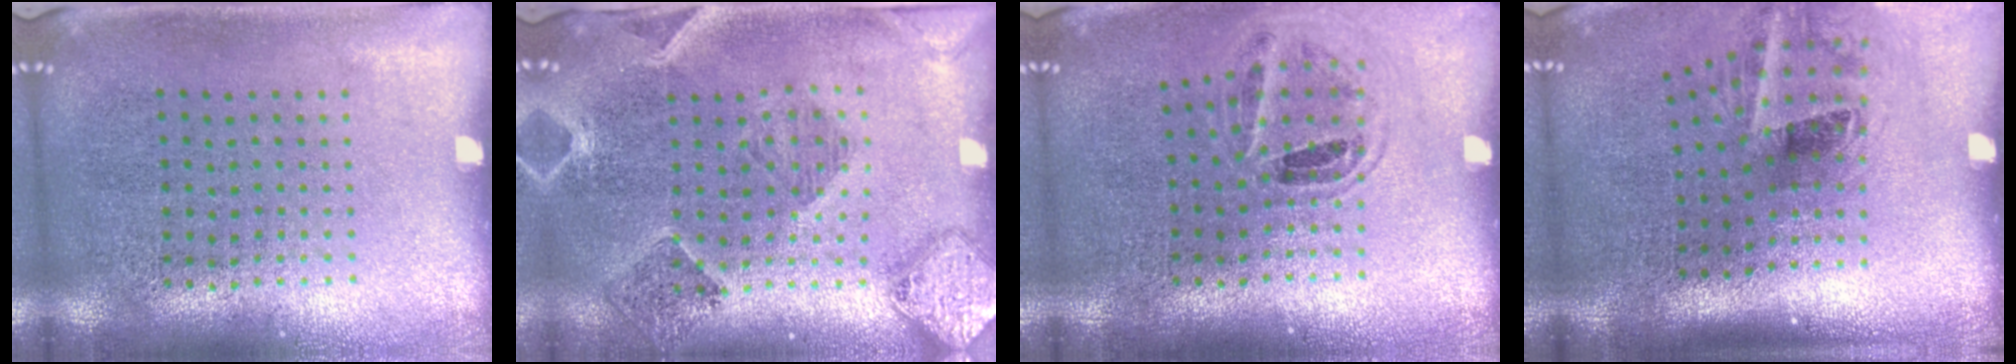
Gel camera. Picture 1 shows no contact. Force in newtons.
{"total": 1.5, "press": 1.5, "slide": 0.3}
{"total": 0.9, "press": 0.9, "slide": 0.3}
{"total": 2.1, "press": 1.3, "slide": 1.7}